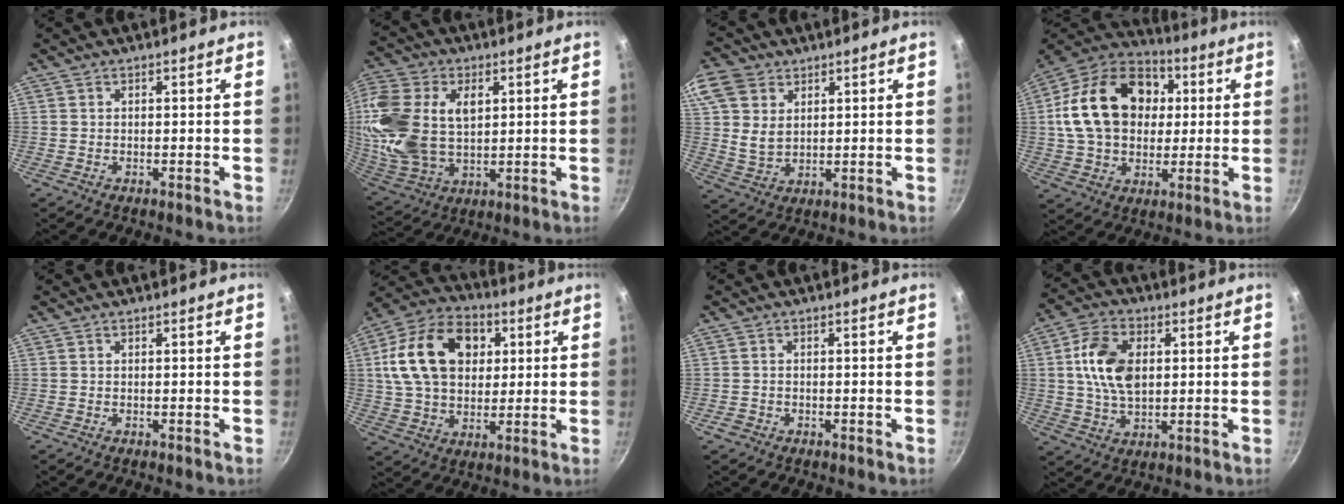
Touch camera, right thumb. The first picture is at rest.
{"total": 21.4, "force": [4.4, 14.2, 15.4], "torque": [-0.330, -0.010, 0.086]}
{"total": 11.3, "force": [4.6, 8.4, 6.0], "torque": [-0.116, -0.010, 0.088]}
{"total": 22.4, "force": [3.4, 16.5, 14.8], "torque": [-0.229, 0.024, 0.051]}
{"total": 0.0}
{"total": 19.6, "force": [4.7, 13.8, 13.2], "torque": [-0.211, 0.013, 0.071]}
{"total": 1.3, "force": [-0.9, 0.9, 0.3], "torque": [-0.009, 0.003, -0.013]}
{"total": 11.9, "force": [1.9, 7.5, 9.0], "torque": [-0.152, 0.005, 0.030]}